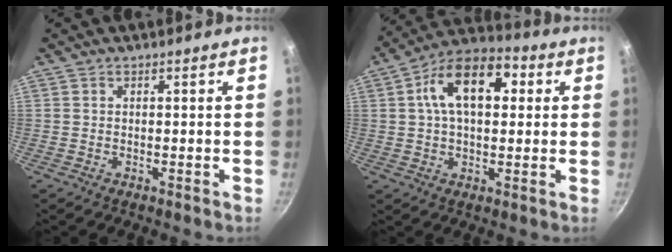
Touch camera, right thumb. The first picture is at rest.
{"total": 14.9, "force": [3.5, 8.8, 11.4], "torque": [-0.152, 0.021, 0.039]}